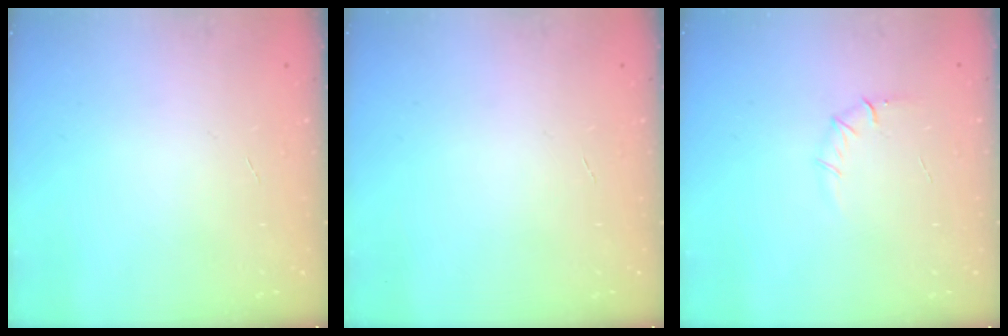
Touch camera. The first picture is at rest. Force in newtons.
{"total": 0.0}
{"total": 6.1, "press": 5.7, "slide": 2.1}